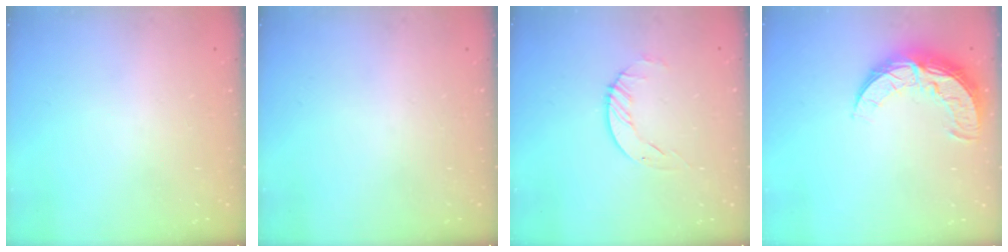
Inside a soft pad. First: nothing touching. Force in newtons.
{"total": 0.0}
{"total": 2.5, "press": 2.5, "slide": 0.3}
{"total": 10.3, "press": 10.3, "slide": 0.7}